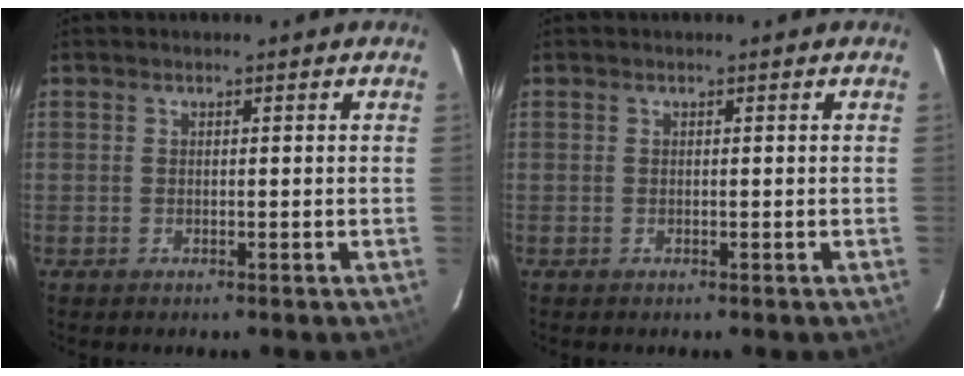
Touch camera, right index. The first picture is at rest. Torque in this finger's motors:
{"motor_torque": [-0.02, -0.02, 0.02, 0.00]}